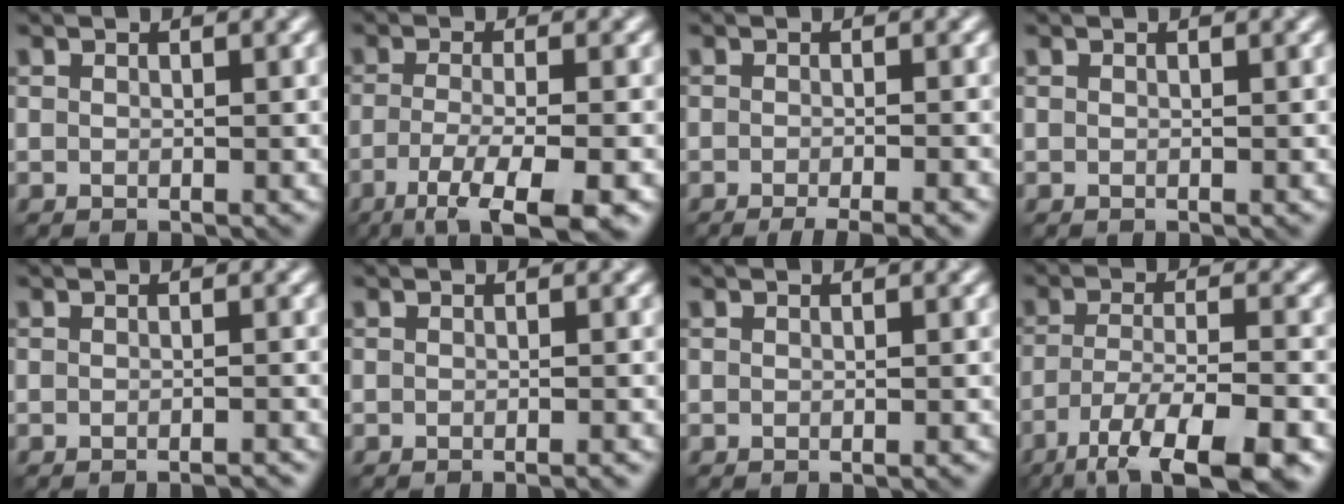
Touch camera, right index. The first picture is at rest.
{"total": 7.2, "force": [-3.9, 1.7, 5.8], "torque": [-0.088, -0.007, -0.071]}
{"total": 4.4, "force": [-3.1, 1.1, 3.0], "torque": [-0.027, -0.001, -0.039]}
{"total": 0.0}
{"total": 1.6, "force": [-1.4, 0.2, 0.8], "torque": [0.002, 0.002, -0.020]}
{"total": 1.4, "force": [-1.0, 0.3, 1.0], "torque": [-0.005, -0.004, -0.018]}
{"total": 0.6, "force": [-0.5, 0.1, 0.4], "torque": [-0.001, 0.000, -0.008]}
{"total": 10.3, "force": [-6.7, 2.6, 7.4], "torque": [-0.125, -0.004, -0.107]}